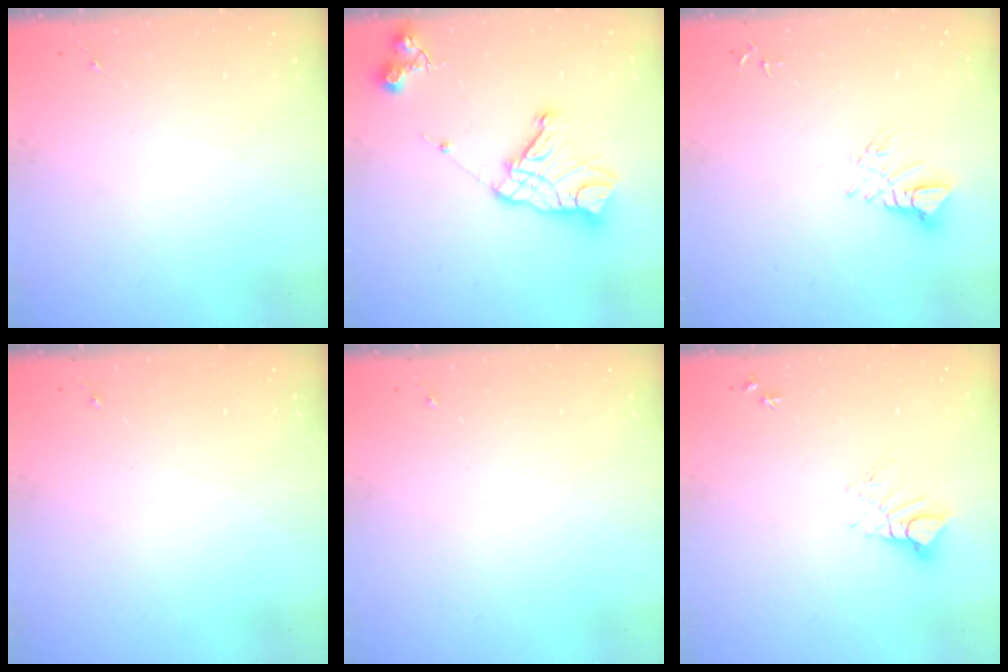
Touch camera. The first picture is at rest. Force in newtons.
{"total": 15.6, "press": 15.6, "slide": 1.2}
{"total": 7.1, "press": 7.1, "slide": 0.7}
{"total": 0.0}
{"total": 0.0}
{"total": 7.4, "press": 7.3, "slide": 0.9}